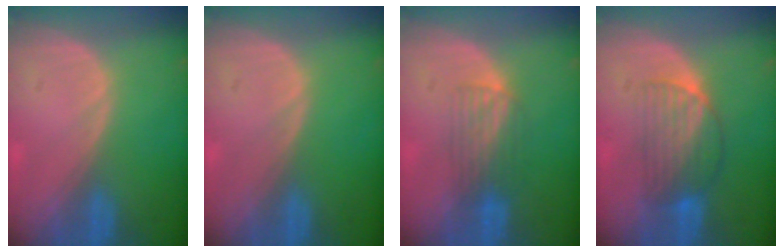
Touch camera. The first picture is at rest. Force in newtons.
{"total": 0.0}
{"total": 4.0, "press": 3.8, "slide": 1.1}
{"total": 6.5, "press": 5.9, "slide": 2.6}